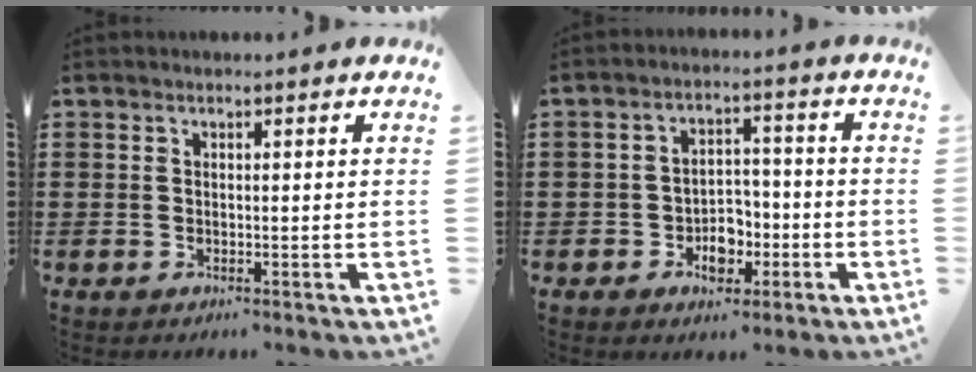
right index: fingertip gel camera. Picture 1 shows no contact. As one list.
[{"total": 4.6, "force": [-2.1, 3.2, 2.6], "torque": [-0.041, 0.002, -0.039]}]